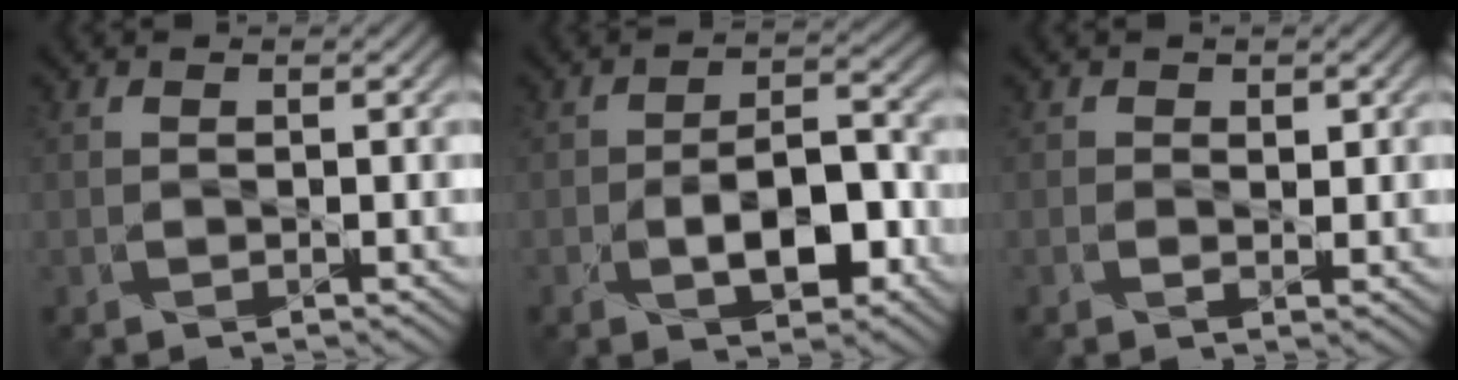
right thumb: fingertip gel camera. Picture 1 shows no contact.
{"total": 7.0, "force": [-2.9, 3.5, 5.3], "torque": [-0.076, 0.002, -0.053]}
{"total": 0.9, "force": [0.2, 0.7, 0.5], "torque": [-0.004, -0.004, 0.002]}